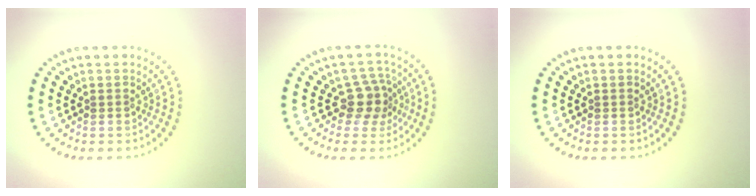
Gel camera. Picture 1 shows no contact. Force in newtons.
{"total": 2.8, "press": 2.2, "slide": 1.8}
{"total": 0.0}